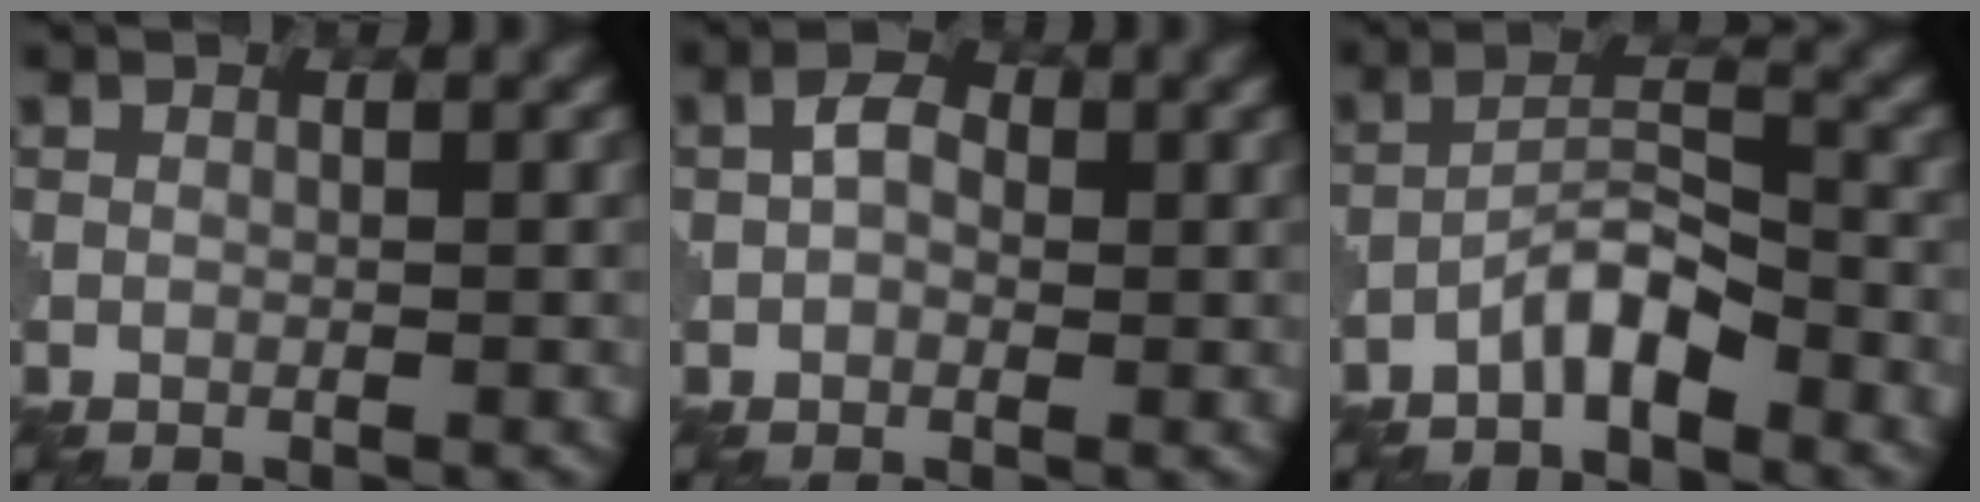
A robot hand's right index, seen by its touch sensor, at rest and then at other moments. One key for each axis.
{"total": 2.8, "fx": 0.5, "fy": 1.8, "fz": 2.1, "tx": -0.038, "ty": 0.009, "tz": 0.001}
{"total": 3.7, "fx": -2.6, "fy": 0.9, "fz": 2.5, "tx": -0.045, "ty": 0.017, "tz": -0.055}